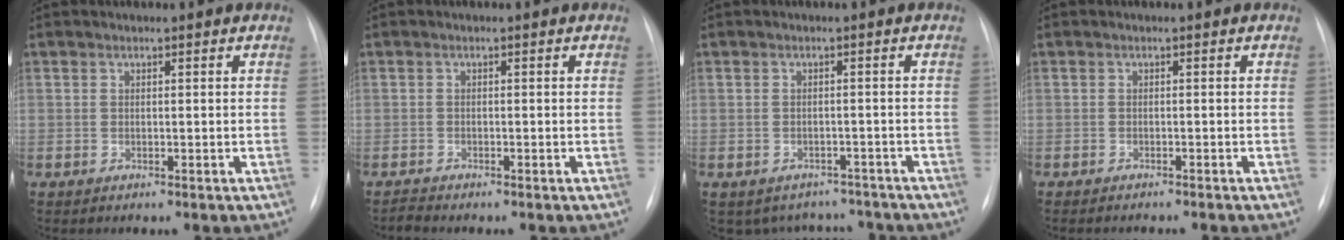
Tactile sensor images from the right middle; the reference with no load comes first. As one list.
[{"total": 1.0, "force": [-1.0, -0.2, -0.1], "torque": [-0.002, -0.007, -0.018]}, {"total": 6.4, "force": [-5.6, 3.2, 0.1], "torque": [0.011, 0.022, -0.065]}, {"total": 4.4, "force": [-4.0, 0.1, 1.9], "torque": [-0.018, -0.002, -0.050]}]